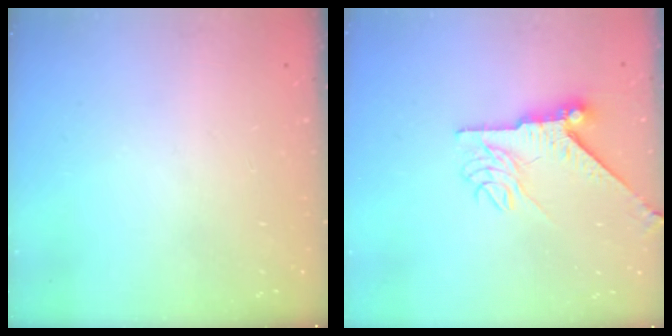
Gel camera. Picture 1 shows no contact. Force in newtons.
{"total": 8.5, "press": 8.5, "slide": 0.7}